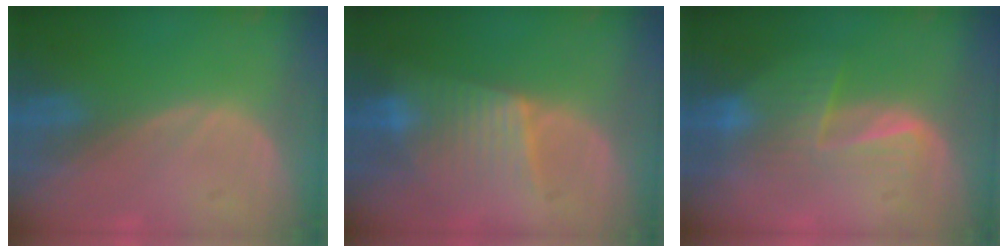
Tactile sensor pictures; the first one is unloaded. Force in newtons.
{"total": 6.4, "press": 6.3, "slide": 0.7}
{"total": 6.6, "press": 6.2, "slide": 2.1}